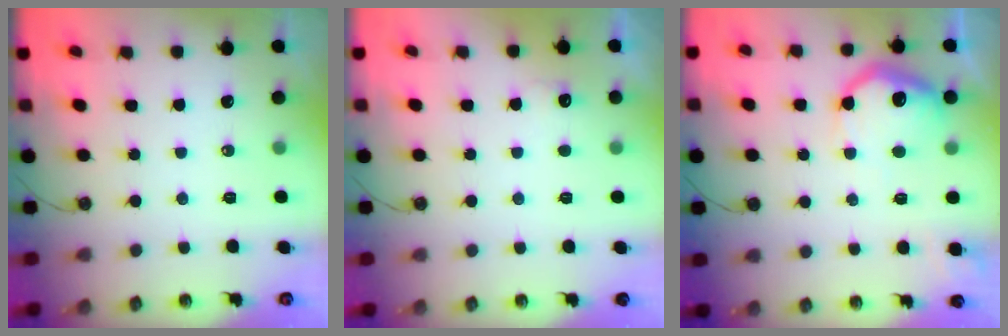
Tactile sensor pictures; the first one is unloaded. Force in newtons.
{"total": 5.2, "press": 5.0, "slide": 1.1}
{"total": 14.5, "press": 14.5, "slide": 1.3}